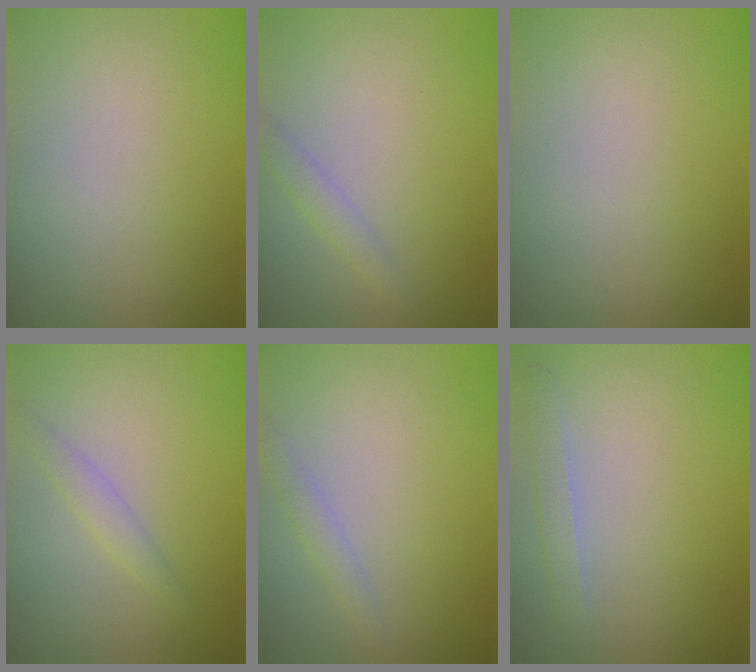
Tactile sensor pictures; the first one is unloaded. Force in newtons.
{"total": 1.4, "press": 1.4, "slide": 0.0}
{"total": 0.0}
{"total": 1.4, "press": 1.4, "slide": 0.1}
{"total": 1.3, "press": 1.3, "slide": 0.1}
{"total": 1.4, "press": 1.4, "slide": 0.0}